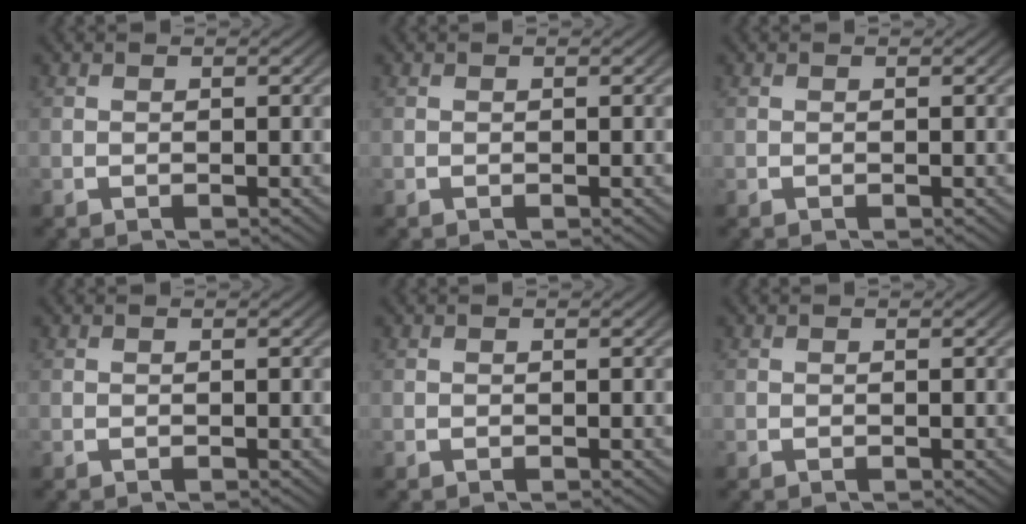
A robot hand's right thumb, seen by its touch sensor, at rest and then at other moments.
{"total": 0.0}
{"total": 0.0}
{"total": 0.0}
{"total": 0.0}
{"total": 0.0}